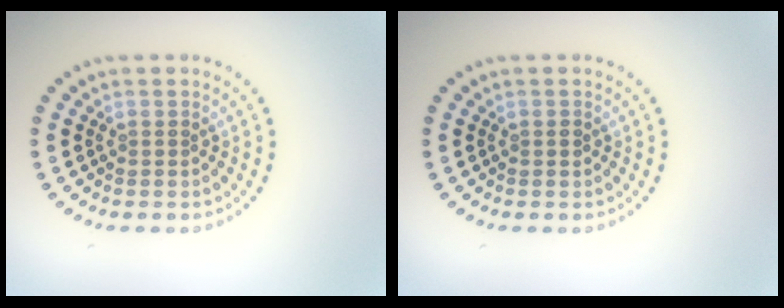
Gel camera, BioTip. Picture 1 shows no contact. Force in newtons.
{"total": 0.6, "press": 0.6, "slide": 0.1}